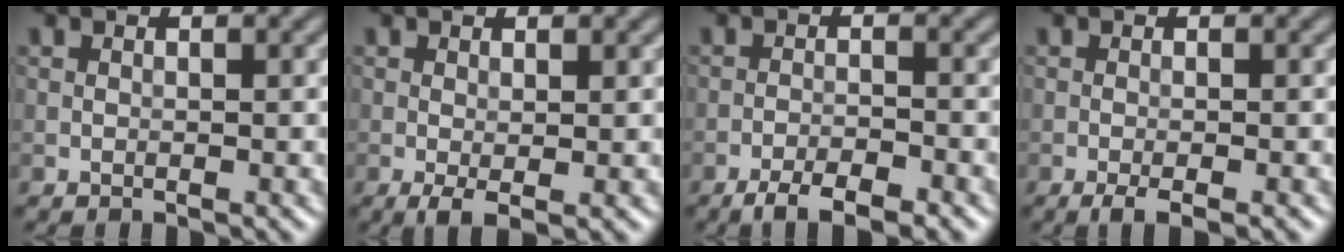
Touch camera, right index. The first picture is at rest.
{"total": 1.5, "force": [-0.3, 0.5, 1.4], "torque": [-0.028, -0.005, -0.005]}
{"total": 3.6, "force": [-2.7, 0.8, 2.2], "torque": [-0.041, 0.003, -0.049]}
{"total": 2.1, "force": [-1.2, 0.4, 1.7], "torque": [-0.028, 0.001, -0.023]}